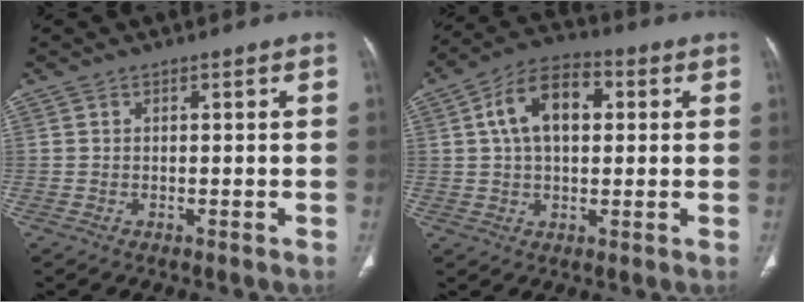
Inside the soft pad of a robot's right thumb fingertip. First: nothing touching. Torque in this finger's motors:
{"motor_torque": [0.15, 2.12, 0.99, 0.13, 0.11]}